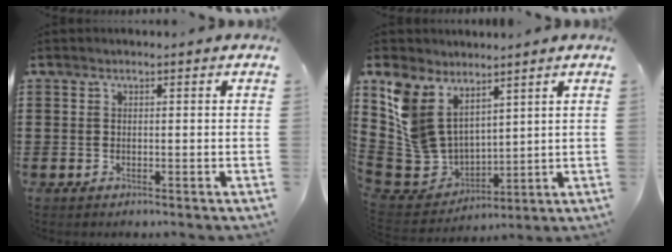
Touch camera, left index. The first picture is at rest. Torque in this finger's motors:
{"motor_torque": [1.80, -0.34, 1.05, 0.21]}